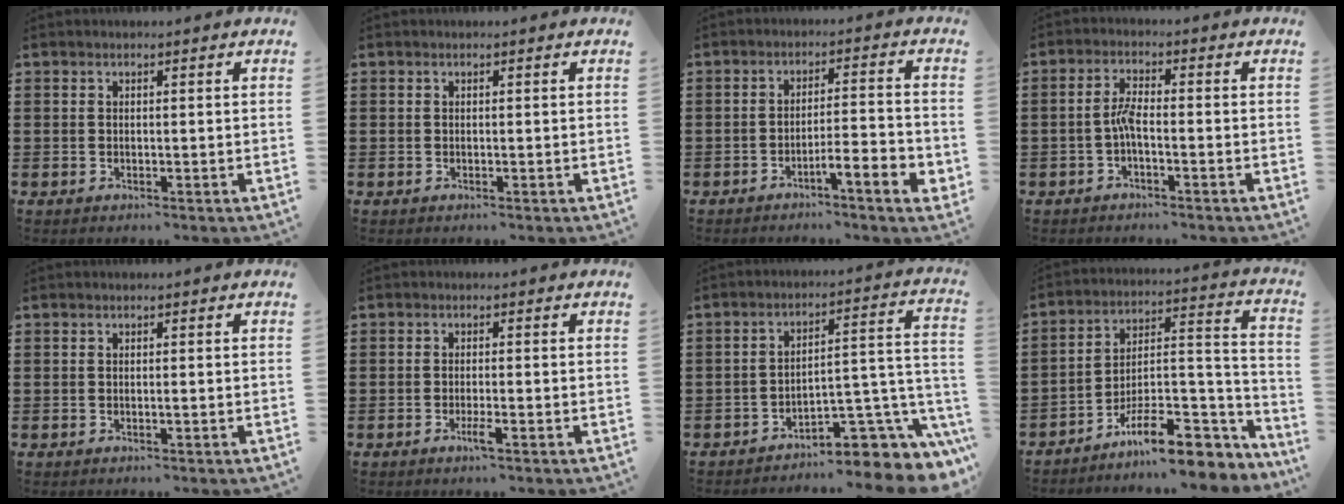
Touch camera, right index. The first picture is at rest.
{"total": 0.0}
{"total": 5.0, "force": [-3.3, 0.3, 3.8], "torque": [-0.061, -0.003, -0.060]}
{"total": 3.2, "force": [-1.2, 0.7, 2.9], "torque": [-0.062, 0.002, -0.026]}
{"total": 0.0}
{"total": 2.0, "force": [-1.1, 0.1, 1.6], "torque": [-0.033, -0.003, -0.023]}
{"total": 7.0, "force": [-4.9, 3.0, 4.1], "torque": [-0.056, -0.001, -0.091]}
{"total": 11.0, "force": [-8.3, 3.7, 6.2], "torque": [-0.090, 0.030, -0.148]}